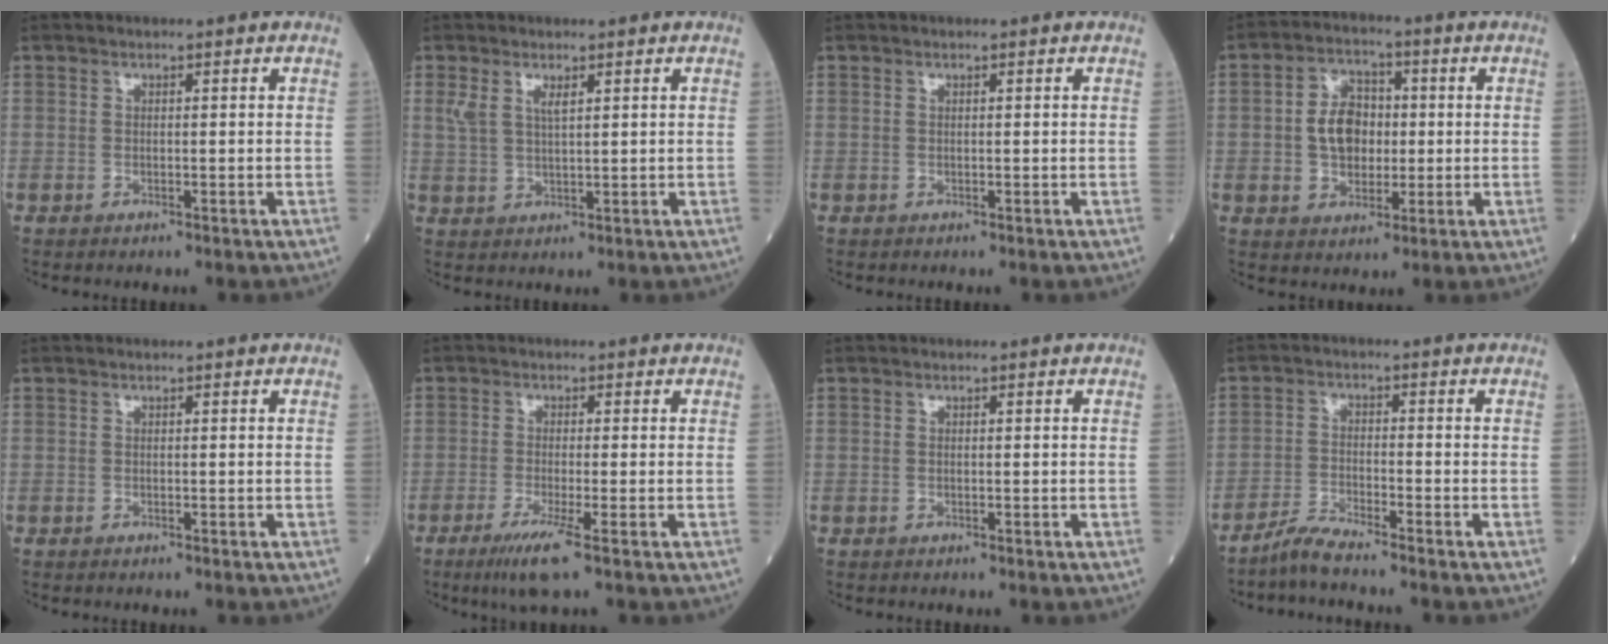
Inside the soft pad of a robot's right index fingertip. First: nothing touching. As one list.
[{"total": 3.3, "force": [1.7, 1.1, 2.7], "torque": [-0.061, 0.008, 0.038]}, {"total": 0.0}, {"total": 7.3, "force": [0.1, 5.2, 5.0], "torque": [-0.097, 0.016, 0.005]}, {"total": 0.0}, {"total": 4.7, "force": [-2.6, -0.3, 3.9], "torque": [-0.076, -0.017, -0.051]}, {"total": 0.0}, {"total": 3.6, "force": [-3.4, -0.6, 1.1], "torque": [-0.027, -0.016, -0.074]}]